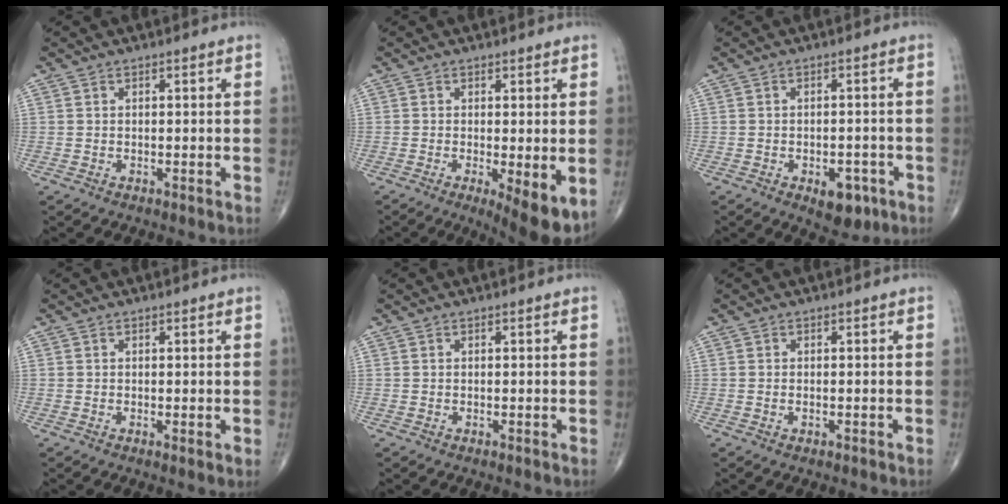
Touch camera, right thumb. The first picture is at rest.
{"total": 7.6, "force": [-2.0, 2.0, 7.1], "torque": [-0.102, -0.024, -0.029]}
{"total": 6.1, "force": [-2.9, 3.3, 4.2], "torque": [-0.036, 0.011, -0.032]}
{"total": 0.9, "force": [0.2, 0.1, 0.8], "torque": [-0.014, -0.004, 0.000]}
{"total": 0.0}
{"total": 0.8, "force": [-0.3, 0.3, 0.6], "torque": [-0.012, 0.002, -0.004]}